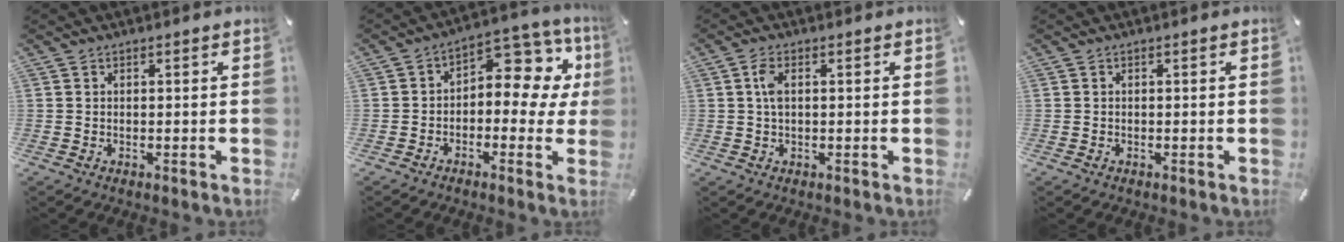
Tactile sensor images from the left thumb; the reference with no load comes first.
{"total": 10.3, "force": [2.8, 6.2, 7.8], "torque": [-0.101, -0.027, 0.048]}
{"total": 3.2, "force": [0.5, 1.3, 2.9], "torque": [-0.065, 0.003, 0.004]}
{"total": 0.0}